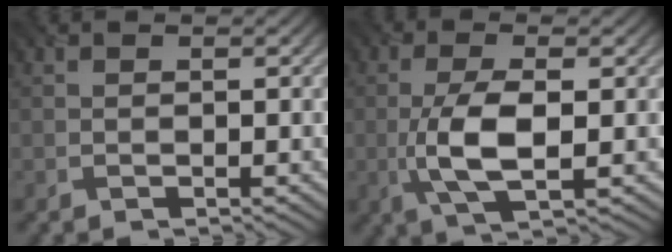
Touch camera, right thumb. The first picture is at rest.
{"total": 6.8, "force": [-0.8, 2.4, 6.4], "torque": [-0.140, -0.002, -0.017]}